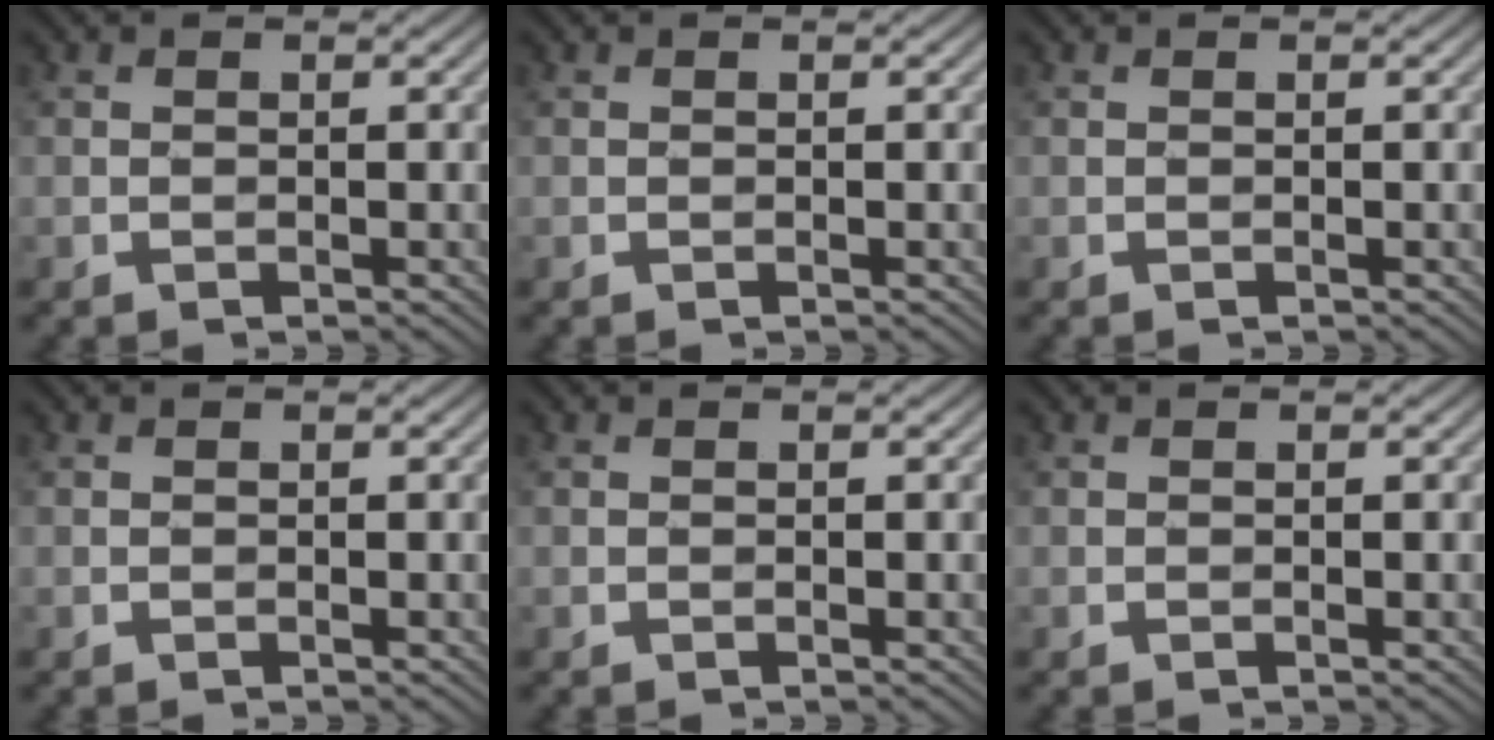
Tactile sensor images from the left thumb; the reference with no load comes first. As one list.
[{"total": 0.0}, {"total": 0.0}, {"total": 0.0}, {"total": 0.0}, {"total": 0.0}]